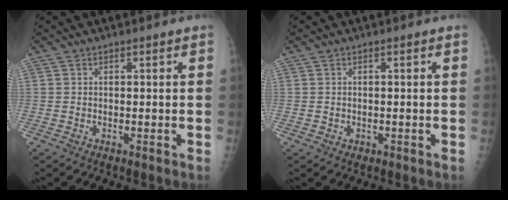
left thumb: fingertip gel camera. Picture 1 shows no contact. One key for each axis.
{"total": 1.2, "fx": -0.3, "fy": 1.1, "fz": 0.4, "tx": -0.005, "ty": 0.001, "tz": -0.002}